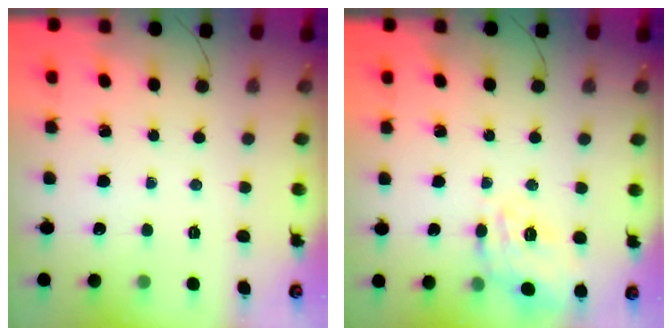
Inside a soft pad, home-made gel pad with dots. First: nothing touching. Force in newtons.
{"total": 13.7, "press": 13.7, "slide": 0.6}